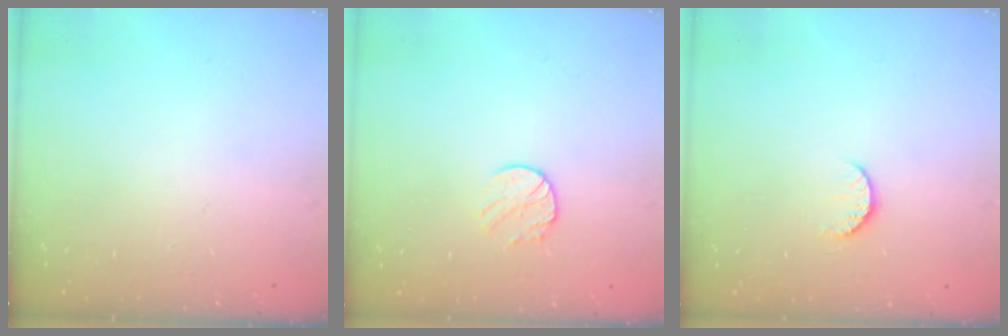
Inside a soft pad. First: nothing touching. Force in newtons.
{"total": 8.0, "press": 8.0, "slide": 0.8}
{"total": 5.2, "press": 5.2, "slide": 0.4}